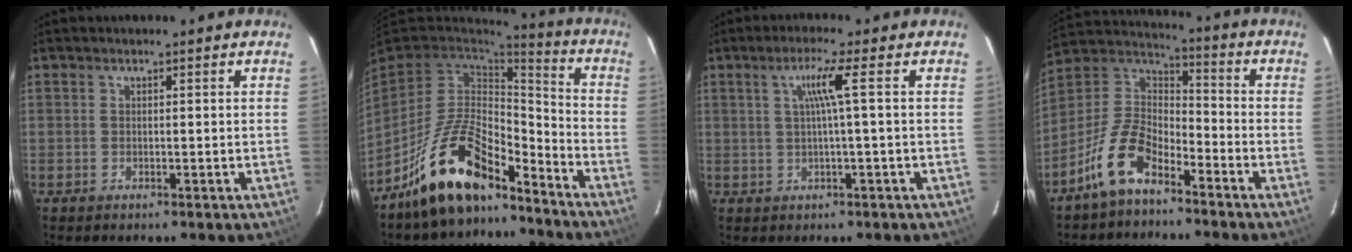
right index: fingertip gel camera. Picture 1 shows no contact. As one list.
[{"total": 16.6, "force": [-12.1, 6.3, 9.6], "torque": [-0.202, 0.007, -0.215]}, {"total": 4.0, "force": [0.5, -1.2, 3.8], "torque": [-0.067, 0.001, 0.011]}, {"total": 11.8, "force": [-7.7, 5.3, 7.1], "torque": [-0.160, 0.025, -0.155]}]